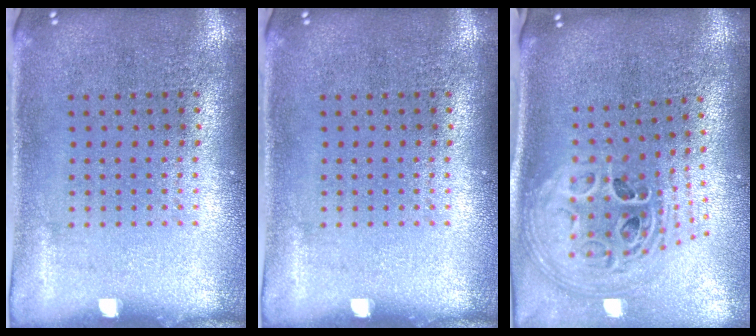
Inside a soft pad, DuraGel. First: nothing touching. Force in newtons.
{"total": 0.0}
{"total": 2.9, "press": 2.0, "slide": 2.1}